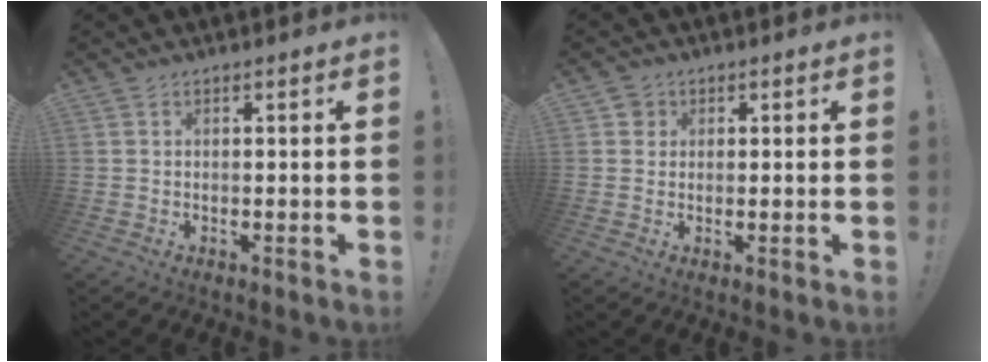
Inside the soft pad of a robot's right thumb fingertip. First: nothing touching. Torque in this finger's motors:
{"motor_torque": [-0.07, -0.15, 0.15, 0.23, 0.00]}